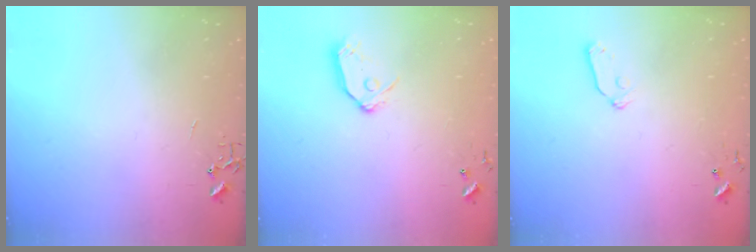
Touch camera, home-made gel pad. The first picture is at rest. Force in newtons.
{"total": 9.2, "press": 9.1, "slide": 0.8}
{"total": 6.8, "press": 6.7, "slide": 0.8}